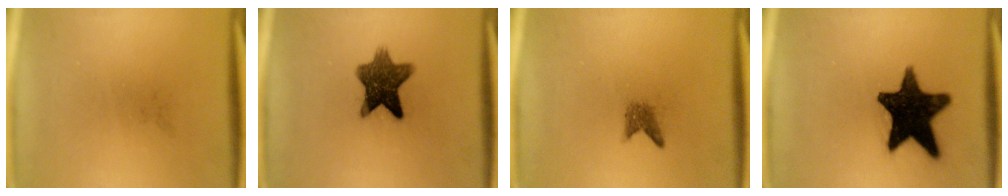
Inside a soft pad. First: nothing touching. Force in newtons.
{"total": 9.4}
{"total": 1.7}
{"total": 16.5}